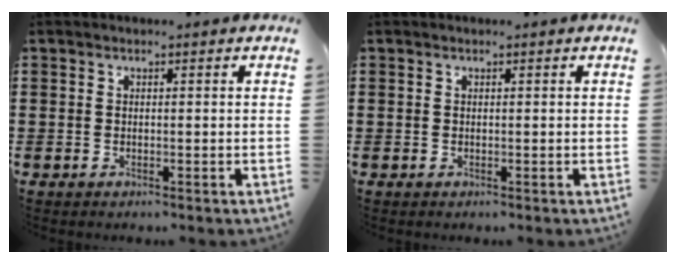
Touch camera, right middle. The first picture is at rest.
{"total": 0.0}